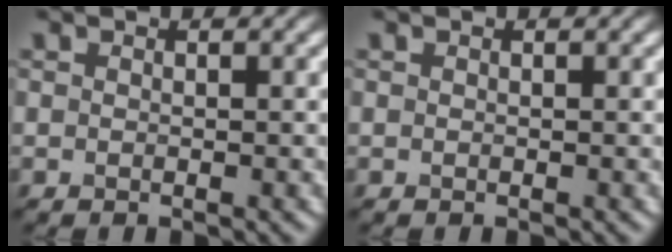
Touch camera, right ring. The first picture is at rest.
{"total": 0.0}